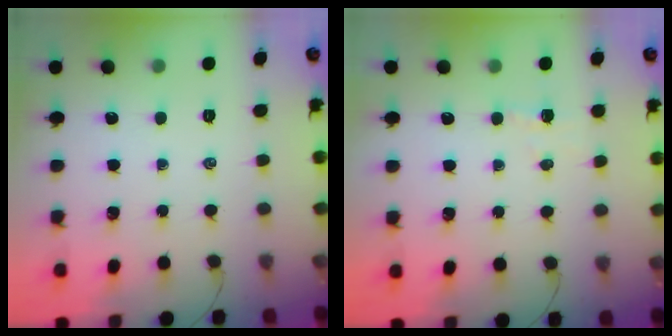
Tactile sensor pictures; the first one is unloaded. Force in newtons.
{"total": 3.0, "press": 2.9, "slide": 0.7}